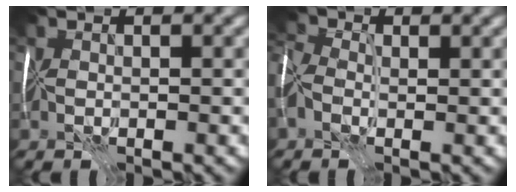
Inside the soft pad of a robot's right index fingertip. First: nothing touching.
{"total": 4.8, "force": [-0.5, 3.4, 3.4], "torque": [-0.092, 0.009, -0.020]}